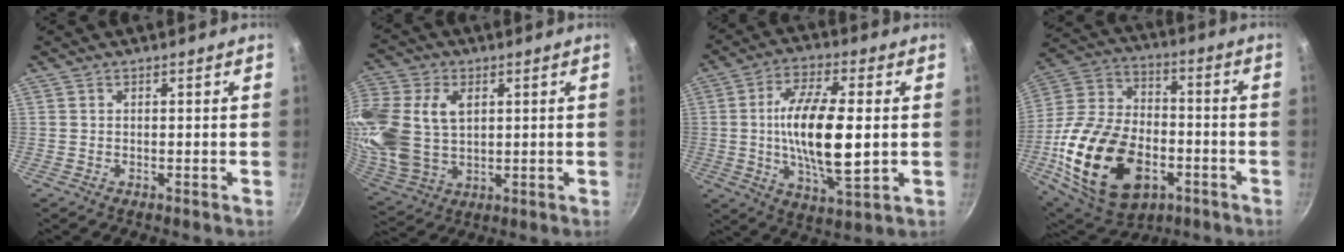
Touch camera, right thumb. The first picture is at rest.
{"total": 20.4, "force": [4.5, 14.4, 13.8], "torque": [-0.323, -0.001, 0.091]}
{"total": 16.6, "force": [0.2, 5.9, 15.5], "torque": [-0.283, 0.002, 0.000]}
{"total": 26.6, "force": [-8.3, 16.6, 19.0], "torque": [-0.347, 0.029, -0.138]}